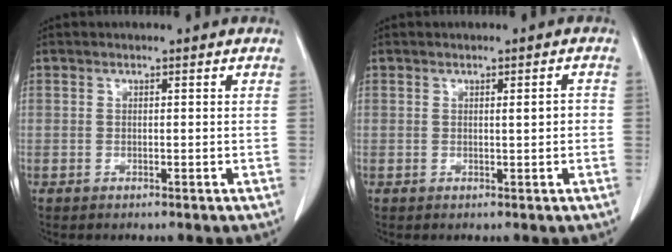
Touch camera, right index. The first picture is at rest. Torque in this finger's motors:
{"motor_torque": [-0.07, 0.17, 0.02, 0.01]}